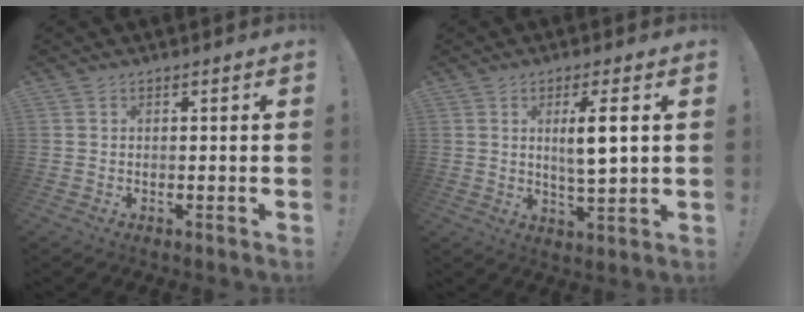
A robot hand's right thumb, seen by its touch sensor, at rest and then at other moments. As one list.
[{"total": 7.4, "force": [2.0, 1.1, 7.0], "torque": [-0.109, -0.008, 0.028]}]